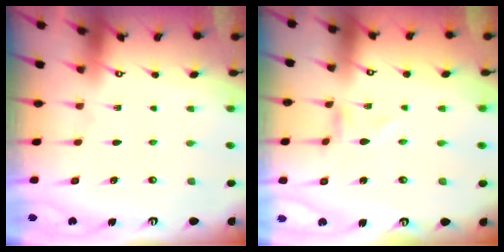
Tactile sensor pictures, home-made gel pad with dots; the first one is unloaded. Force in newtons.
{"total": 0.0}